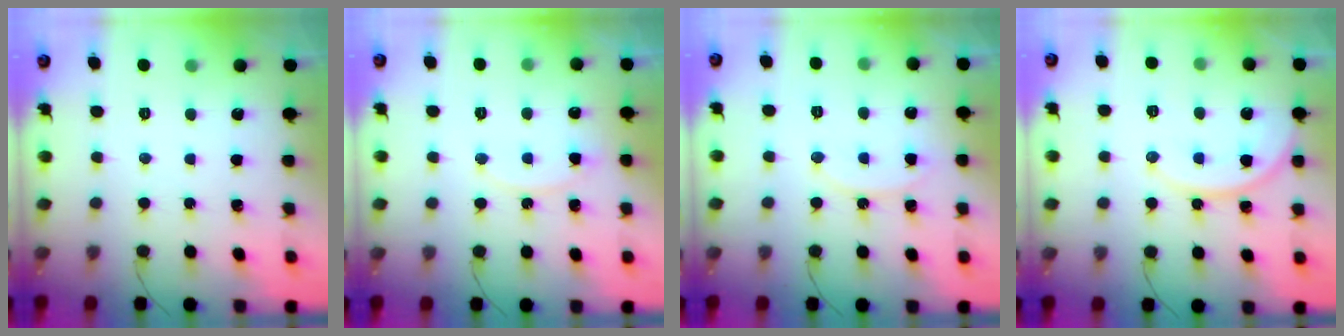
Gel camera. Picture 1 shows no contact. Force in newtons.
{"total": 7.6, "press": 7.6, "slide": 0.5}
{"total": 8.5, "press": 8.5, "slide": 0.6}
{"total": 10.6, "press": 10.5, "slide": 0.5}